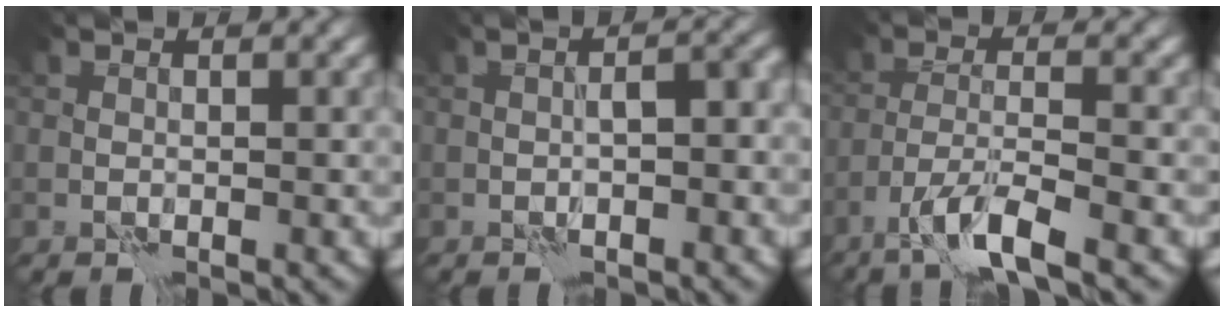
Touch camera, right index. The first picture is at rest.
{"total": 2.4, "force": [-0.7, 0.7, 2.2], "torque": [-0.032, 0.008, -0.007]}
{"total": 5.0, "force": [-3.4, 0.7, 3.6], "torque": [-0.068, -0.003, -0.069]}